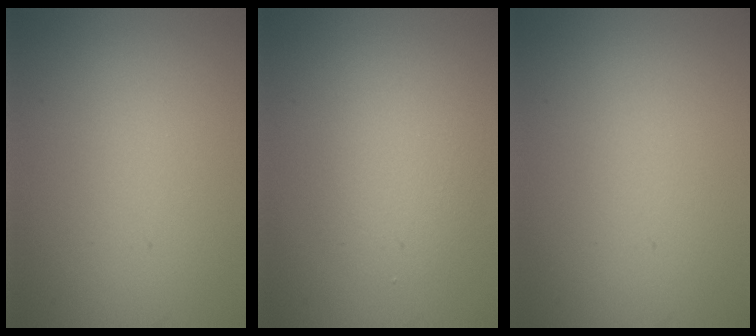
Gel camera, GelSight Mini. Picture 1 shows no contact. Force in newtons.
{"total": 2.4, "press": 2.4, "slide": 0.2}
{"total": 0.0}